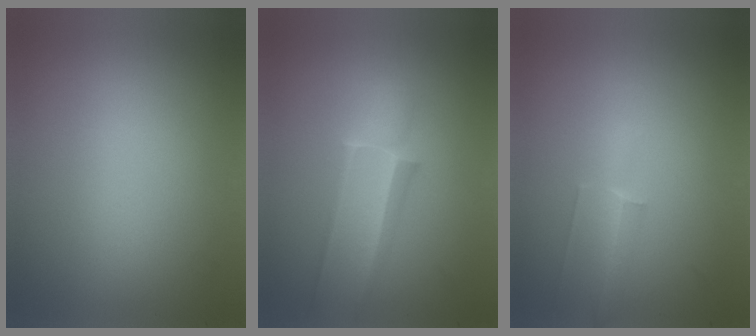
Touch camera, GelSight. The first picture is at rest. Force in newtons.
{"total": 2.2}
{"total": 1.4}